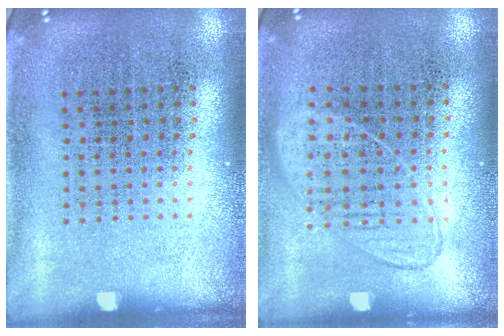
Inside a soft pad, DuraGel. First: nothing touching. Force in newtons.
{"total": 0.9, "press": 0.8, "slide": 0.4}